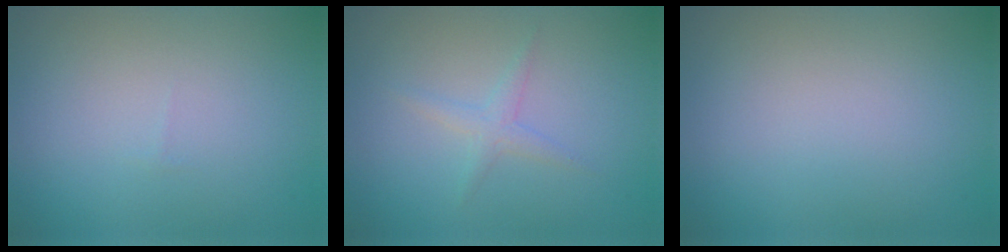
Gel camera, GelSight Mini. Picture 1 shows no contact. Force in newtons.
{"total": 1.3, "press": 1.3, "slide": 0.0}
{"total": 0.0}